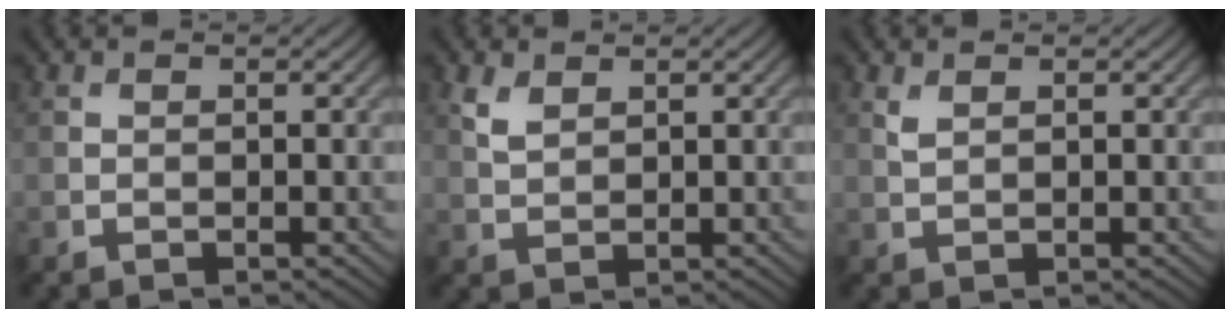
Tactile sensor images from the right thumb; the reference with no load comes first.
{"total": 2.3, "force": [1.4, 1.2, 1.4], "torque": [-0.039, -0.001, 0.033]}
{"total": 1.0, "force": [0.7, 0.4, 0.7], "torque": [-0.024, -0.001, 0.018]}